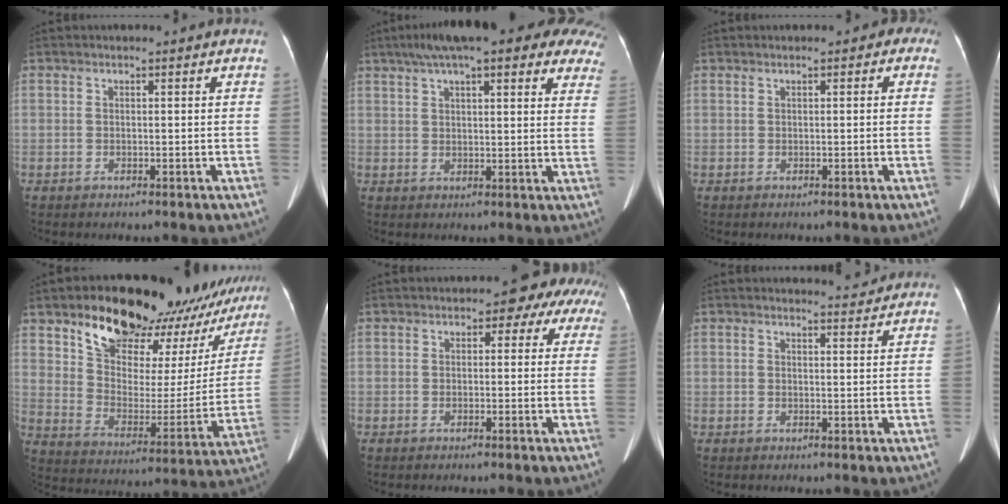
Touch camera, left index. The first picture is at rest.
{"total": 24.4, "force": [18.4, 5.3, 15.2], "torque": [-0.205, 0.056, 0.218]}
{"total": 1.5, "force": [0.4, 0.8, 1.1], "torque": [-0.008, 0.012, 0.001]}
{"total": 25.4, "force": [20.0, 10.2, 11.7], "torque": [-0.161, -0.006, 0.267]}
{"total": 4.7, "force": [1.5, 3.2, 3.1], "torque": [-0.013, 0.031, 0.006]}
{"total": 2.3, "force": [2.3, -0.1, -0.2], "torque": [-0.004, -0.009, 0.029]}